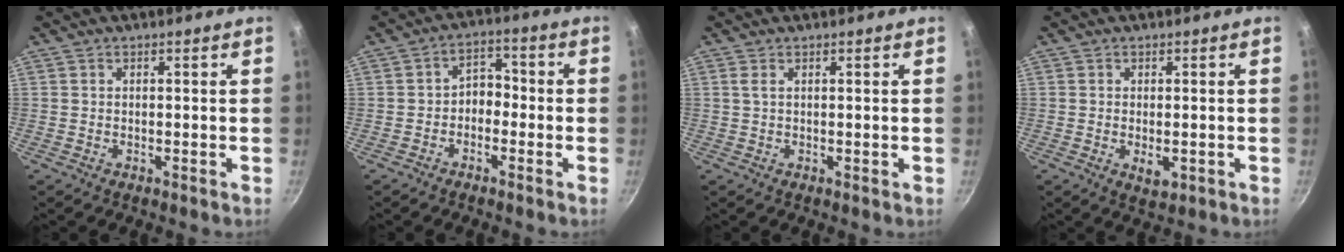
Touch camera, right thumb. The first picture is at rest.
{"total": 4.5, "force": [-1.5, 3.2, 2.7], "torque": [-0.017, 0.027, -0.033]}
{"total": 0.9, "force": [0.4, 0.1, 0.8], "torque": [-0.017, -0.001, 0.005]}
{"total": 3.2, "force": [-0.6, 1.7, 2.6], "torque": [-0.041, -0.008, -0.007]}